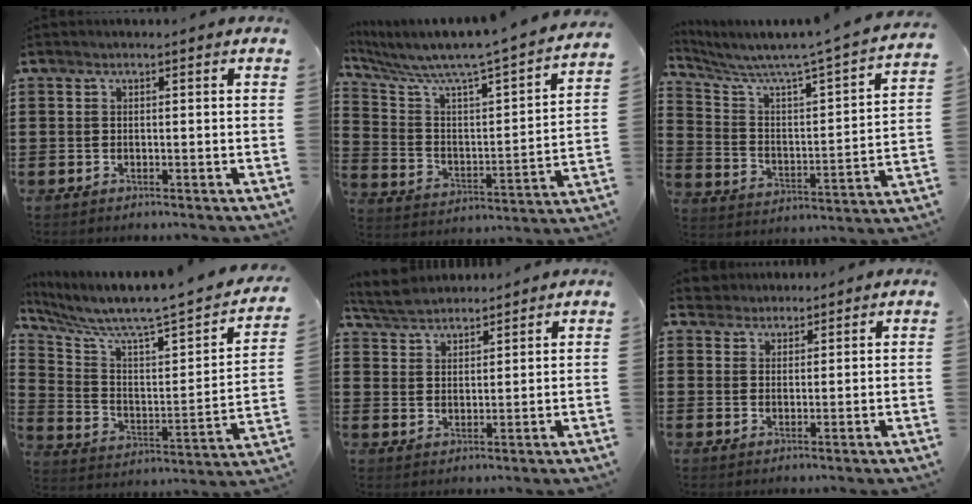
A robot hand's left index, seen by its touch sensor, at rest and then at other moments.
{"total": 5.5, "force": [4.9, 0.1, 2.4], "torque": [-0.075, -0.056, 0.073]}
{"total": 4.3, "force": [3.8, -0.3, 1.9], "torque": [-0.060, -0.049, 0.053]}
{"total": 4.6, "force": [4.2, -0.3, 1.9], "torque": [-0.066, -0.055, 0.059]}
{"total": 4.4, "force": [4.2, 1.2, 0.7], "torque": [-0.031, -0.006, 0.078]}
{"total": 2.7, "force": [2.4, 1.1, -0.6], "torque": [0.001, 0.004, 0.047]}